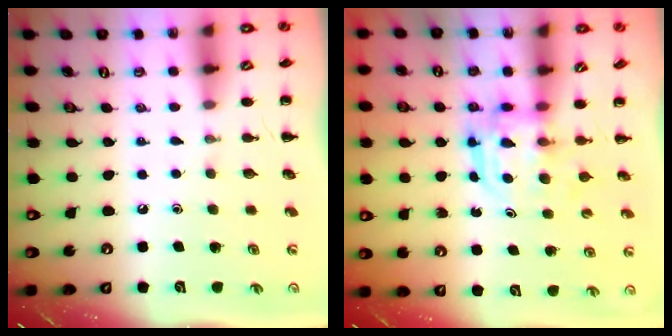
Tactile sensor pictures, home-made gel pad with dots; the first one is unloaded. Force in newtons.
{"total": 3.2, "press": 3.2, "slide": 0.2}